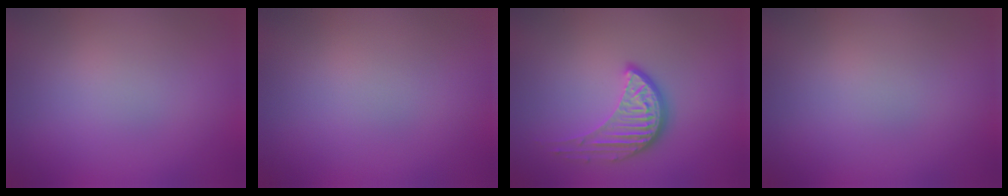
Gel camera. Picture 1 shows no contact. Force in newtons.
{"total": 0.0}
{"total": 3.8, "press": 2.9, "slide": 2.4}
{"total": 0.0}